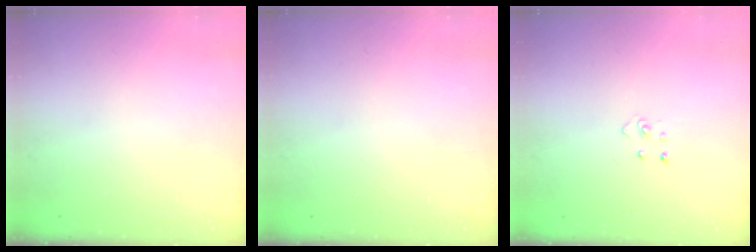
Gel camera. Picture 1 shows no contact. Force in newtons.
{"total": 0.0}
{"total": 3.2, "press": 3.2, "slide": 0.2}